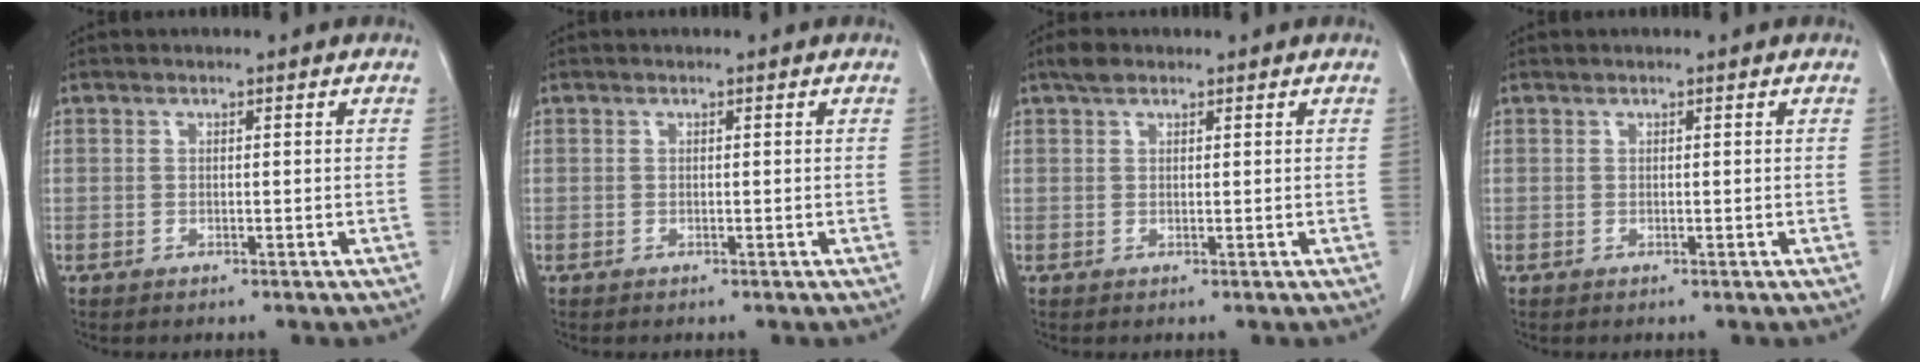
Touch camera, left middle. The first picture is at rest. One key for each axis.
{"total": 0.0}
{"total": 1.9, "fx": 1.4, "fy": 0.9, "fz": 0.9, "tx": -0.021, "ty": 0.011, "tz": 0.024}
{"total": 0.0}